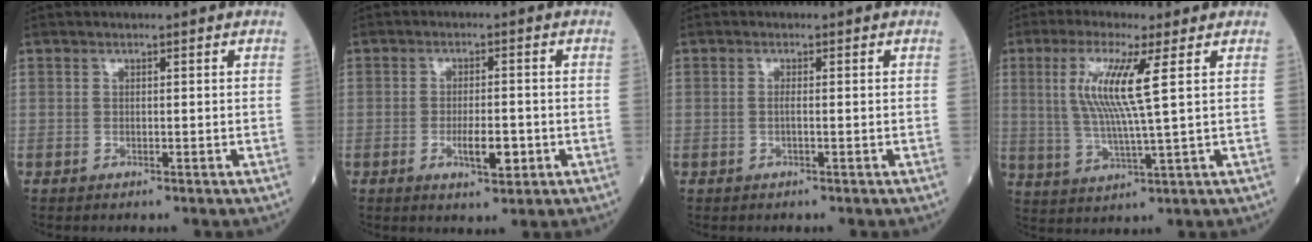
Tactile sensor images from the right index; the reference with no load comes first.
{"total": 4.7, "force": [-1.5, 1.2, 4.2], "torque": [-0.072, -0.001, -0.021]}
{"total": 0.8, "force": [-0.2, -0.1, 0.8], "torque": [-0.016, 0.001, -0.006]}
{"total": 9.1, "force": [2.5, -0.5, 8.7], "torque": [-0.183, -0.003, 0.047]}